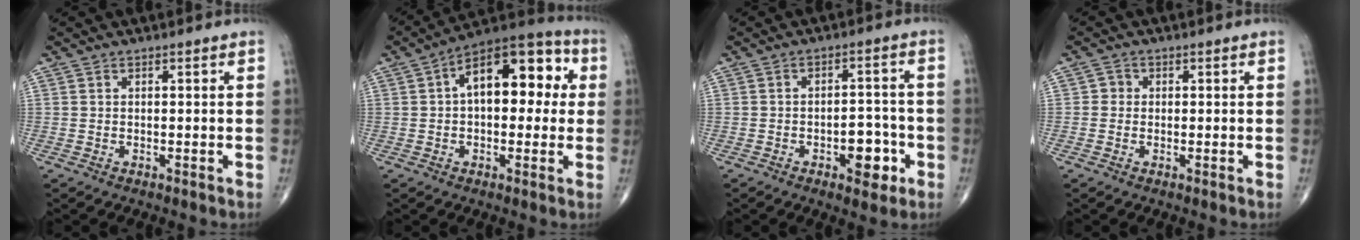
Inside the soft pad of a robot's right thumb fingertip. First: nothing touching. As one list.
[{"total": 16.4, "force": [2.8, 8.7, 13.6], "torque": [-0.166, 0.039, 0.031]}, {"total": 7.1, "force": [-2.8, 3.8, 5.3], "torque": [-0.047, 0.024, -0.037]}, {"total": 1.5, "force": [-0.1, 1.4, 0.4], "torque": [0.005, 0.005, -0.007]}]